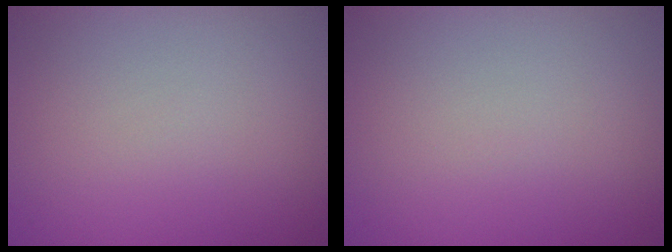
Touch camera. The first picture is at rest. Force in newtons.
{"total": 0.0}